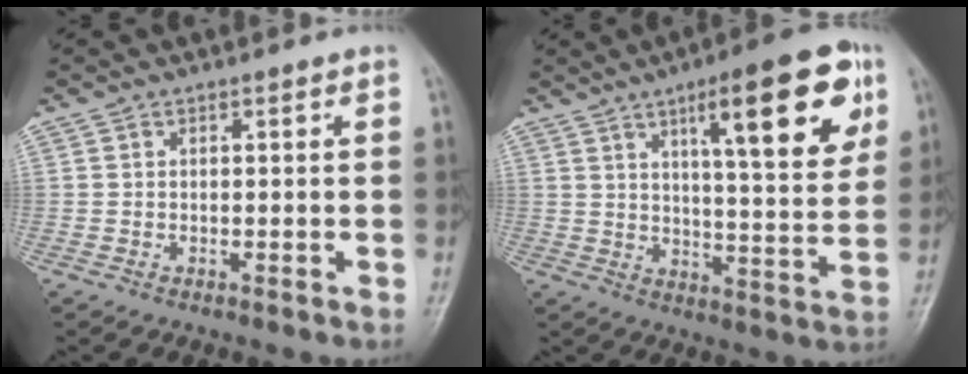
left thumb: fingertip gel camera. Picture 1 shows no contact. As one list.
[{"total": 18.7, "force": [8.6, 4.8, 15.9], "torque": [-0.196, -0.029, 0.122]}]